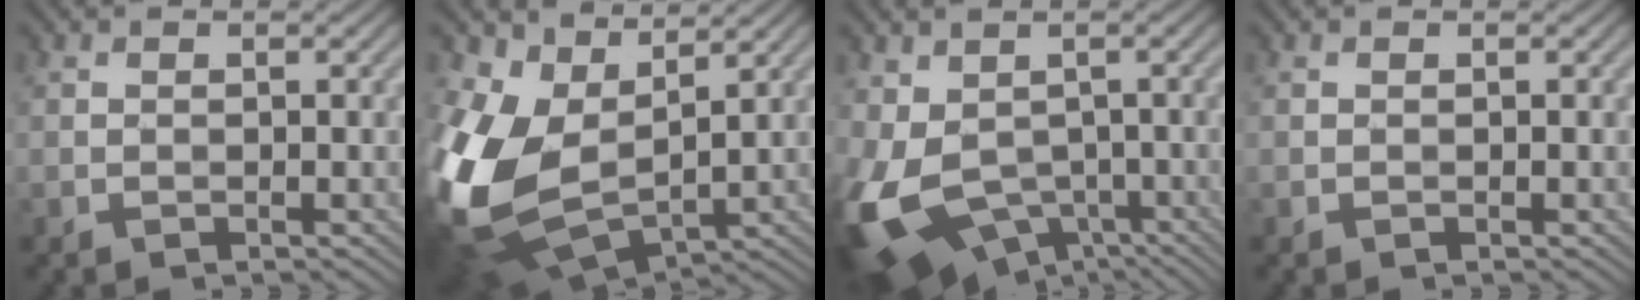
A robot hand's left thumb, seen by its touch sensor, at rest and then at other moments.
{"total": 14.6, "force": [2.8, 9.0, 11.1], "torque": [-0.299, -0.015, 0.056]}
{"total": 13.5, "force": [-2.8, 9.3, 9.4], "torque": [-0.243, -0.049, -0.027]}
{"total": 0.0}